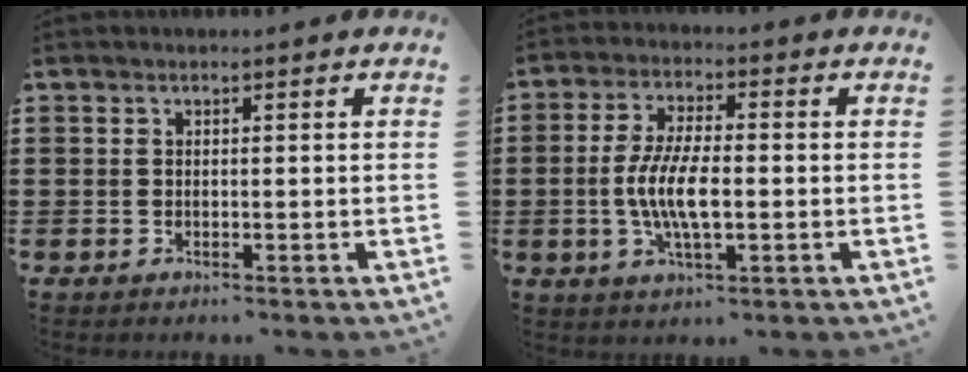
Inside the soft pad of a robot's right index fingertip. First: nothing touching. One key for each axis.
{"total": 7.7, "fx": -1.2, "fy": 2.6, "fz": 7.2, "tx": -0.158, "ty": -0.007, "tz": -0.029}